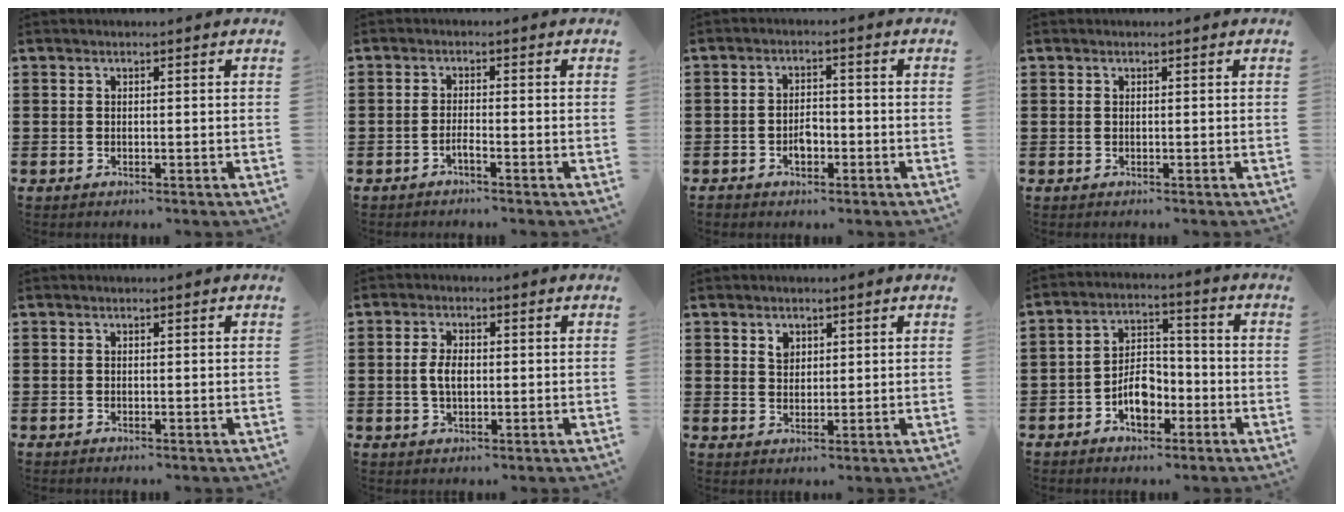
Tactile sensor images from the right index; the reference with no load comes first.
{"total": 1.5, "force": [-1.1, 0.1, 1.0], "torque": [-0.019, -0.004, -0.020]}
{"total": 2.9, "force": [-1.2, 1.8, 1.8], "torque": [-0.037, 0.003, -0.024]}
{"total": 0.0}
{"total": 0.0}
{"total": 3.6, "force": [0.0, 1.9, 3.0], "torque": [-0.067, 0.004, -0.004]}
{"total": 2.3, "force": [1.4, 1.6, 0.9], "torque": [-0.014, 0.002, 0.024]}
{"total": 6.3, "force": [-2.9, 3.9, 4.1], "torque": [-0.068, 0.009, -0.055]}